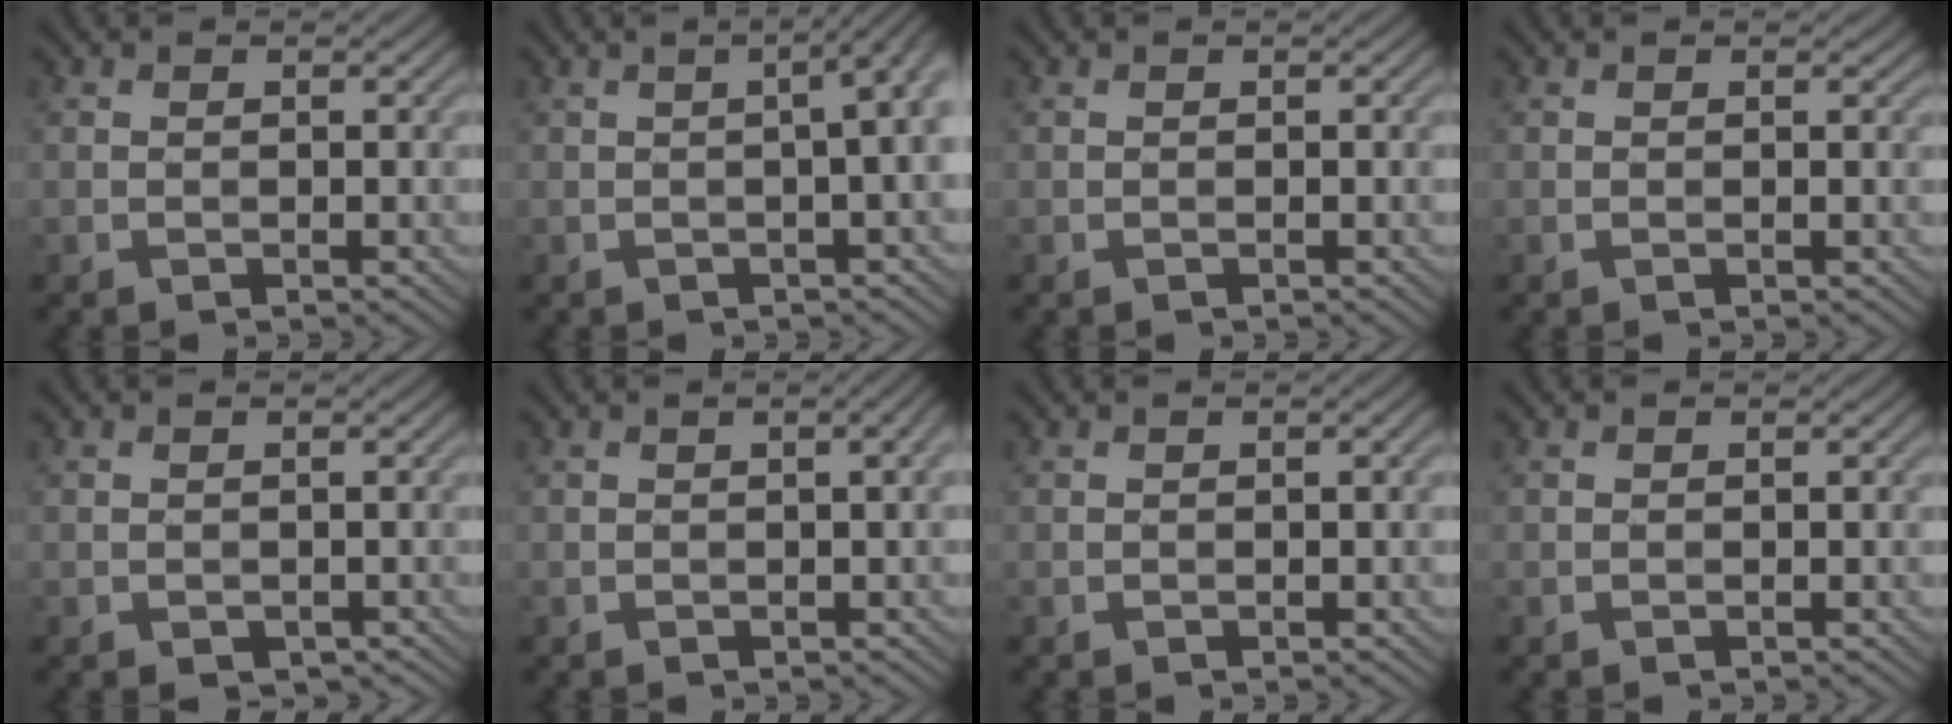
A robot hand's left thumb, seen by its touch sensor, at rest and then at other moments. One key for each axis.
{"total": 6.1, "fx": 0.1, "fy": 1.8, "fz": 5.9, "tx": -0.061, "ty": 0.020, "tz": -0.005}
{"total": 0.0}
{"total": 0.0}
{"total": 0.5, "fx": -0.3, "fy": 0.4, "fz": 0.0, "tx": -0.003, "ty": -0.003, "tz": -0.002}
{"total": 2.0, "fx": 0.1, "fy": 0.2, "fz": 2.0, "tx": -0.029, "ty": 0.006, "tz": 0.002}
{"total": 0.7, "fx": -0.1, "fy": 0.0, "fz": 0.7, "tx": -0.011, "ty": 0.001, "tz": 0.000}
{"total": 0.0}